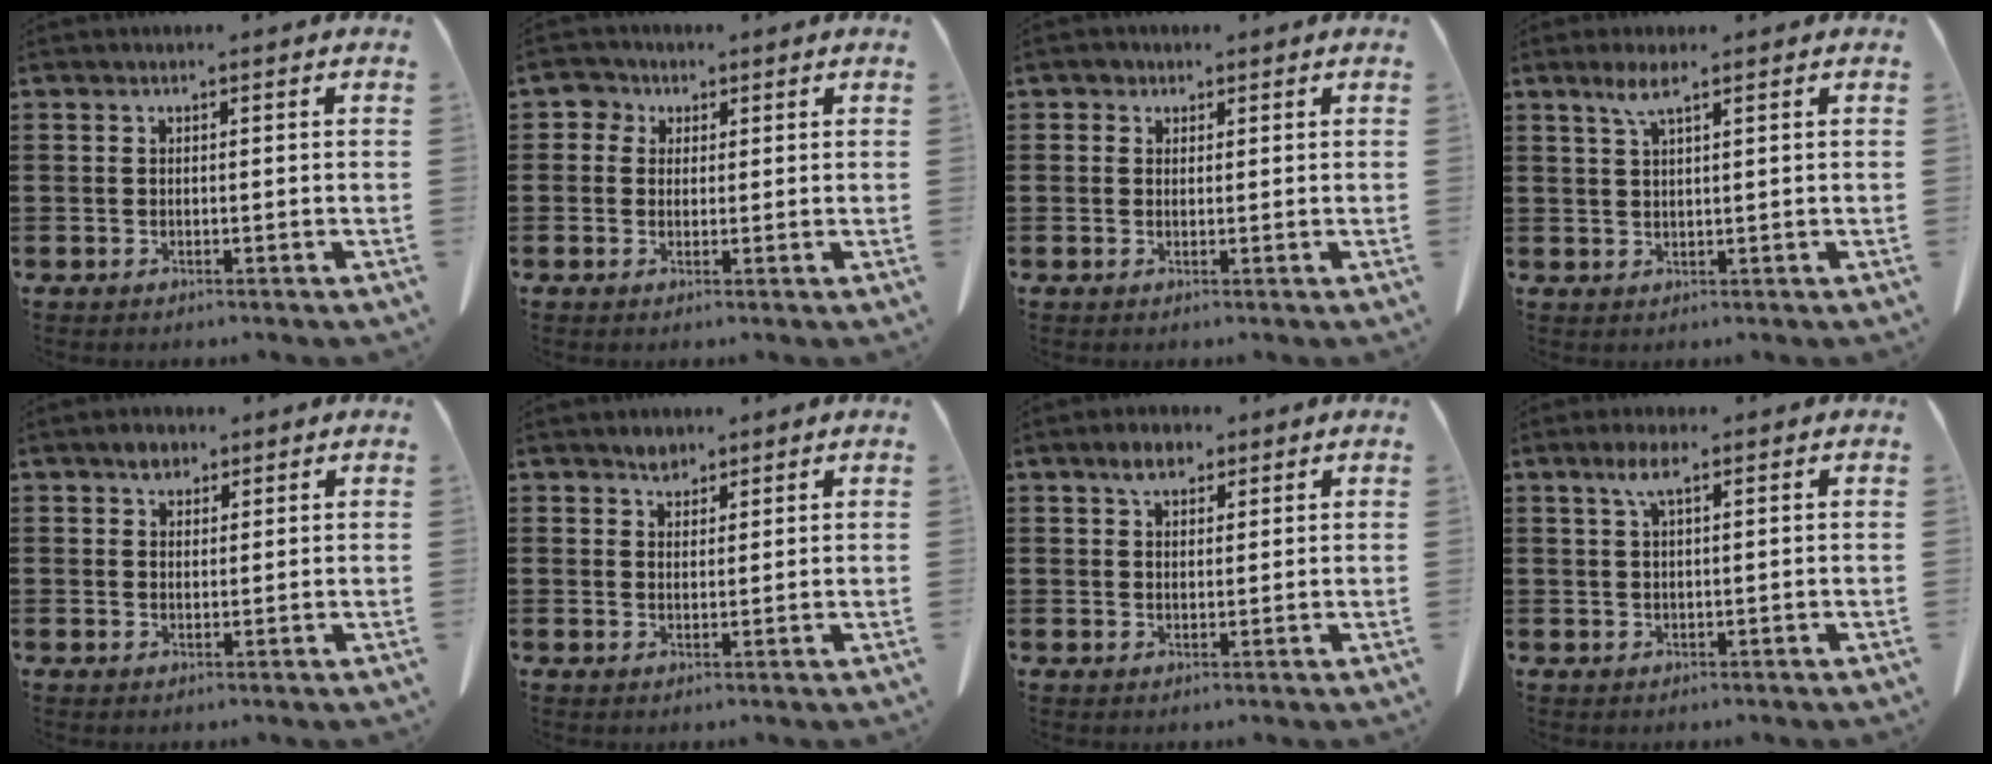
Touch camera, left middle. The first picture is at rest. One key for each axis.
{"total": 2.3, "fx": 1.1, "fy": 2.0, "fz": 0.5, "tx": -0.021, "ty": 0.009, "tz": 0.017}
{"total": 1.2, "fx": 0.7, "fy": 1.0, "fz": 0.2, "tx": -0.008, "ty": 0.005, "tz": 0.014}
{"total": 3.4, "fx": 2.1, "fy": 0.4, "fz": 2.7, "tx": -0.059, "ty": 0.002, "tz": 0.036}
{"total": 2.5, "fx": 1.8, "fy": 1.4, "fz": 0.9, "tx": -0.013, "ty": 0.000, "tz": 0.034}
{"total": 2.3, "fx": 1.9, "fy": 1.1, "fz": 0.5, "tx": -0.013, "ty": 0.002, "tz": 0.038}
{"total": 3.7, "fx": 2.7, "fy": 1.7, "fz": 2.0, "tx": -0.037, "ty": 0.005, "tz": 0.048}
{"total": 3.5, "fx": 1.7, "fy": 0.8, "fz": 3.0, "tx": -0.064, "ty": 0.007, "tz": 0.029}